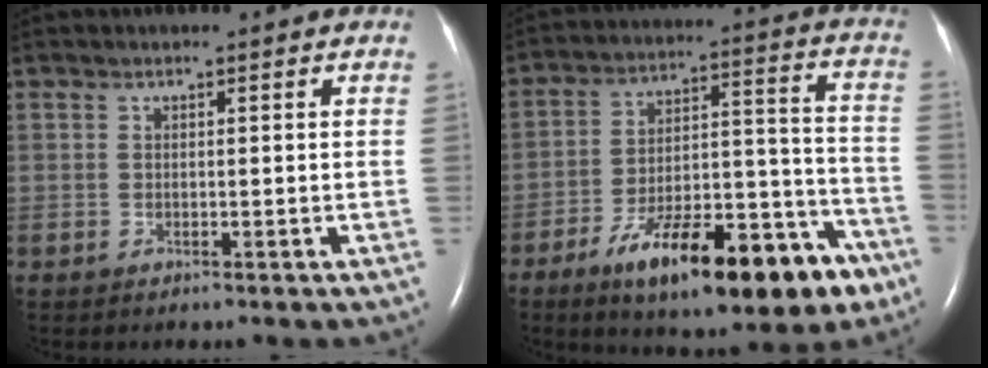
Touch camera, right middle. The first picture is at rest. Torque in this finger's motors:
{"motor_torque": [1.47, -0.67, 0.48, 0.11]}